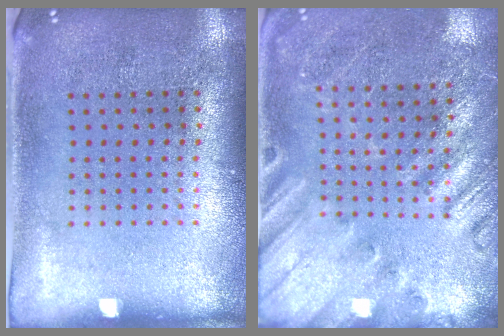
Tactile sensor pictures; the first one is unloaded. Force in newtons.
{"total": 2.2, "press": 2.1, "slide": 0.8}